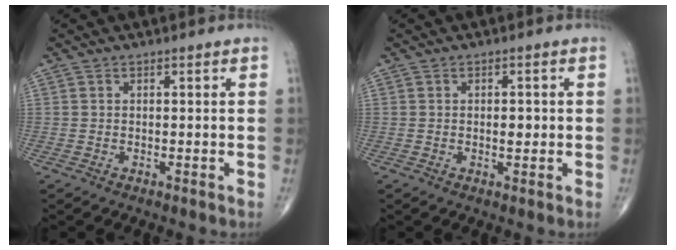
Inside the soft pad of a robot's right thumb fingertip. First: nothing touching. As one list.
[{"total": 2.4, "force": [0.0, 1.2, 2.1], "torque": [-0.028, 0.000, 0.000]}]